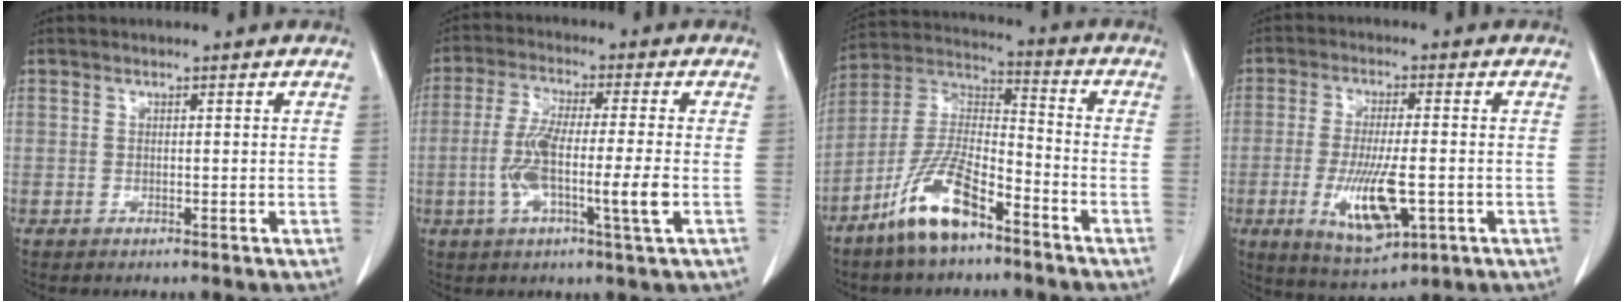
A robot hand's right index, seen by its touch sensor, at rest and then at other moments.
{"total": 10.1, "force": [-2.2, 0.3, 9.8], "torque": [-0.185, -0.006, -0.044]}
{"total": 12.4, "force": [-8.0, 3.4, 8.8], "torque": [-0.188, -0.004, -0.155]}
{"total": 10.4, "force": [-2.7, 2.9, 9.6], "torque": [-0.182, -0.017, -0.035]}